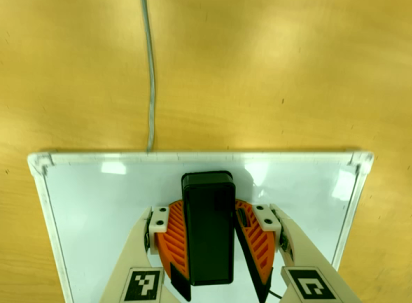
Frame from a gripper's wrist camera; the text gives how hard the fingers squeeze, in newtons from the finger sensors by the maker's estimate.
{"total": 12.8, "left": 14.6, "right": 11.0}